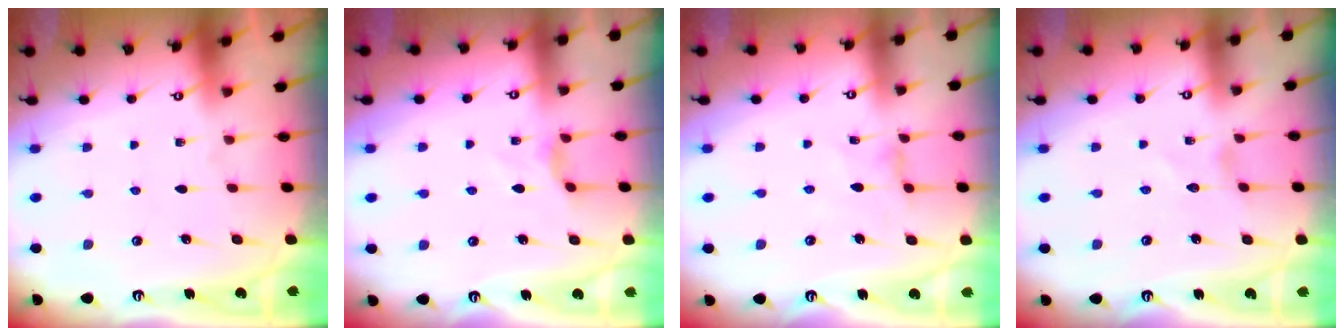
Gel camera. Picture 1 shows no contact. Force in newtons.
{"total": 3.0, "press": 3.0, "slide": 0.3}
{"total": 1.8, "press": 1.7, "slide": 0.4}
{"total": 0.0}